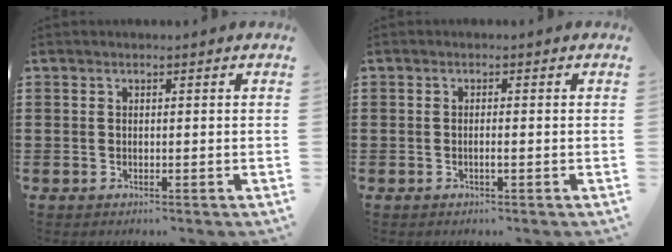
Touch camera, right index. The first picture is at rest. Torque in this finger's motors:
{"motor_torque": [-0.01, -0.08, 0.08, 0.00]}